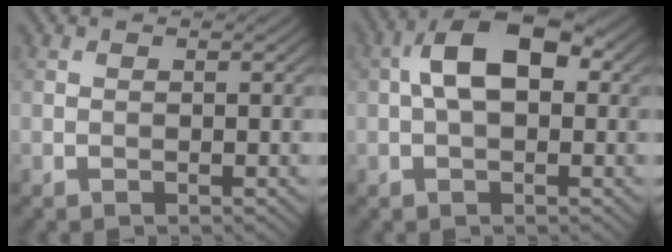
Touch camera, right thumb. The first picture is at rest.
{"total": 7.8, "force": [1.1, 4.2, 6.5], "torque": [-0.112, 0.019, 0.009]}